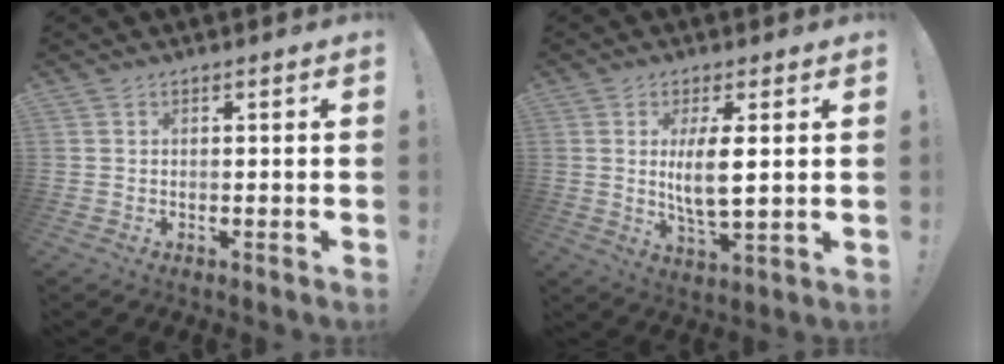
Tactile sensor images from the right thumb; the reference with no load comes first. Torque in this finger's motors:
{"motor_torque": [-0.19, 0.77, 0.51, 0.43, 0.04]}